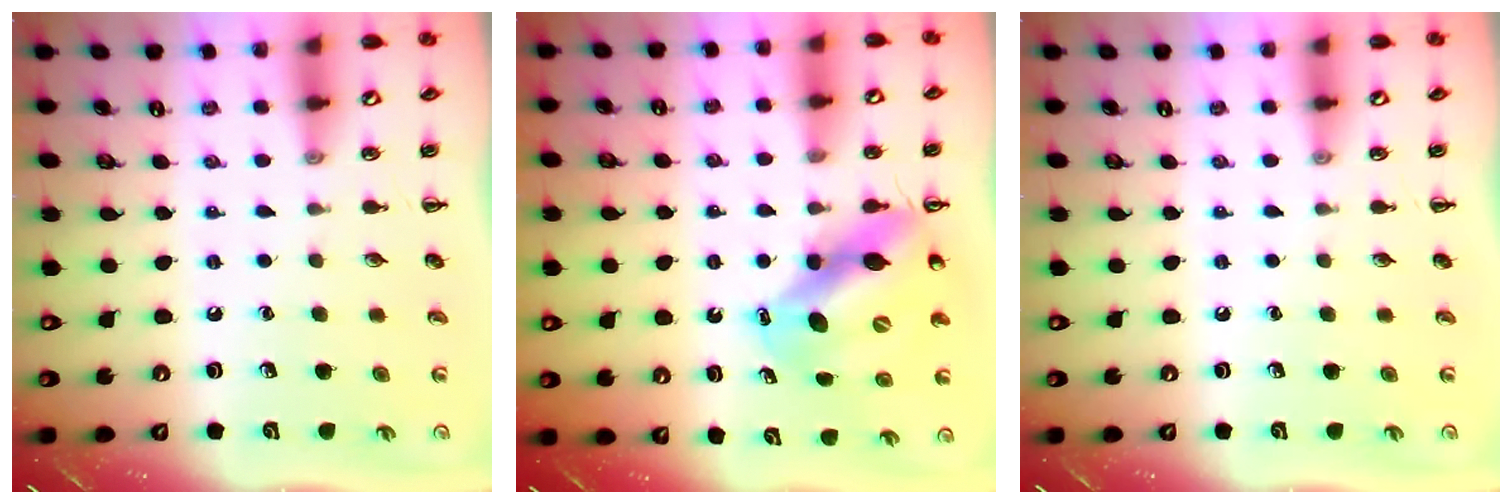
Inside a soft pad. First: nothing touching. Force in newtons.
{"total": 9.9, "press": 9.7, "slide": 2.0}
{"total": 0.0}